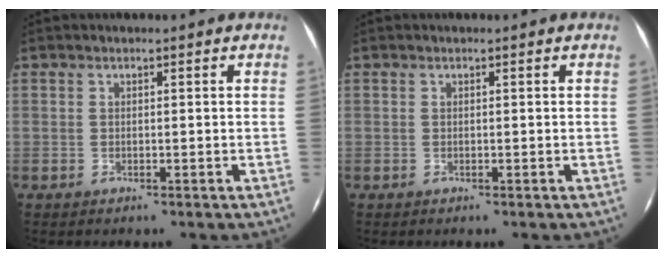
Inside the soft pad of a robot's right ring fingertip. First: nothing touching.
{"total": 0.0}